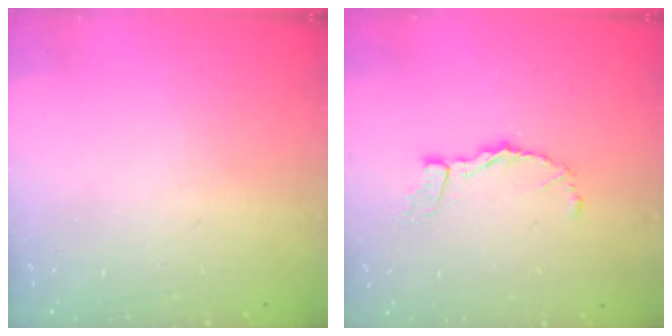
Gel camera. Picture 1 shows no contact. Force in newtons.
{"total": 5.3, "press": 5.3, "slide": 0.3}